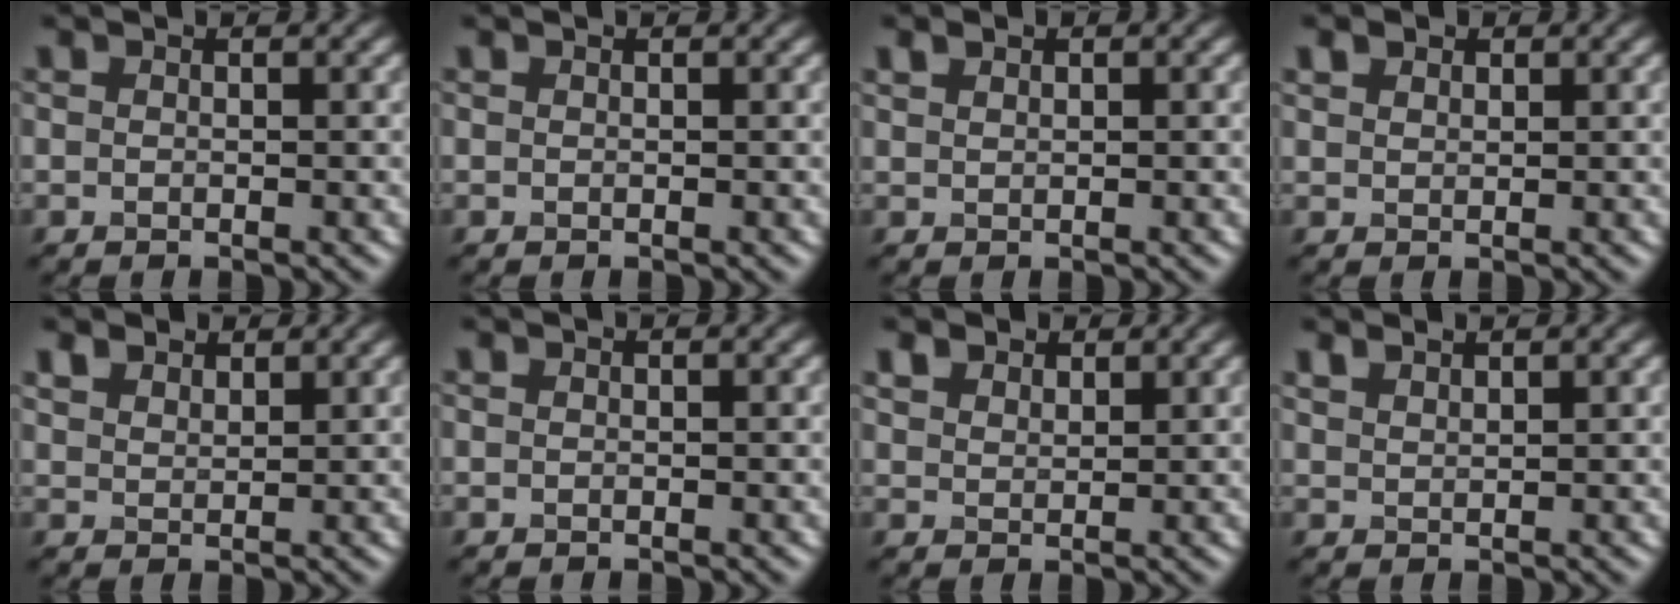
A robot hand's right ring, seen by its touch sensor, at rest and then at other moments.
{"total": 0.0}
{"total": 0.9, "force": [0.6, 0.5, 0.4], "torque": [-0.007, 0.002, 0.014]}
{"total": 1.2, "force": [0.9, 0.8, 0.3], "torque": [-0.007, 0.002, 0.014]}
{"total": 2.6, "force": [2.3, 1.1, 0.6], "torque": [-0.024, 0.001, 0.047]}
{"total": 0.0}
{"total": 2.4, "force": [2.0, 1.2, 0.6], "torque": [-0.023, -0.005, 0.045]}
{"total": 1.4, "force": [1.3, 0.2, 0.3], "torque": [-0.007, 0.002, 0.029]}